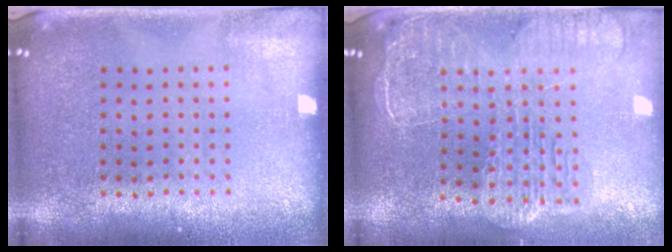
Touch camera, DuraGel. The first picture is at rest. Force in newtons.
{"total": 2.5, "press": 2.2, "slide": 1.3}